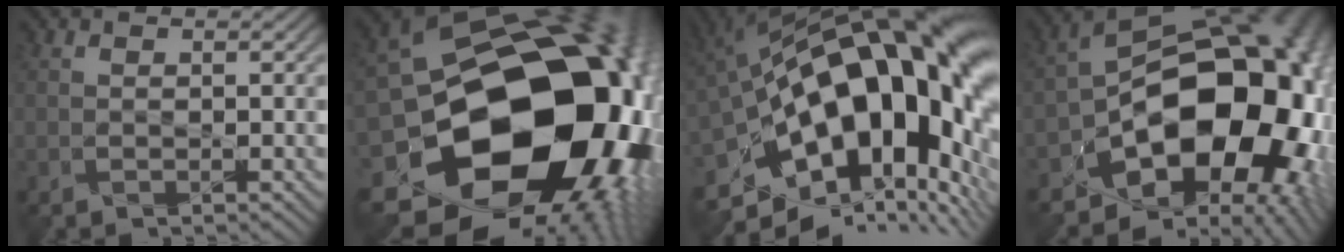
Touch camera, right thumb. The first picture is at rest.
{"total": 23.8, "force": [-4.6, 18.5, 14.3], "torque": [-0.274, -0.064, -0.060]}
{"total": 22.1, "force": [-0.4, 11.9, 18.6], "torque": [-0.306, -0.025, -0.001]}
{"total": 21.1, "force": [-6.1, 13.6, 14.9], "torque": [-0.208, -0.045, -0.073]}